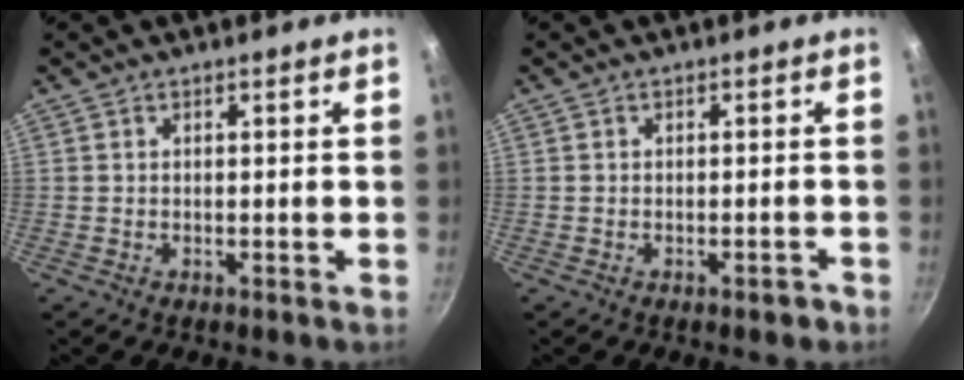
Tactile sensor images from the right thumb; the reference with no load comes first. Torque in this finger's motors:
{"motor_torque": [-0.25, 0.05, -0.23, 0.07, 0.01]}